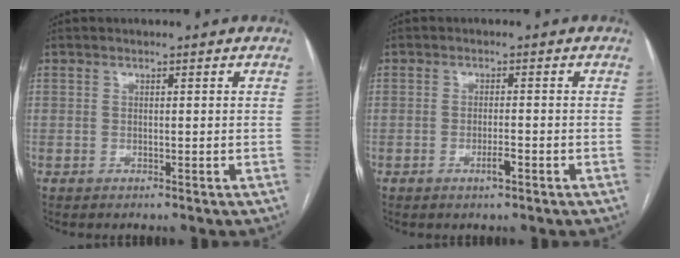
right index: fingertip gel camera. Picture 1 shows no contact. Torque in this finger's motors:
{"motor_torque": [0.04, 0.09, 0.03, 0.02]}